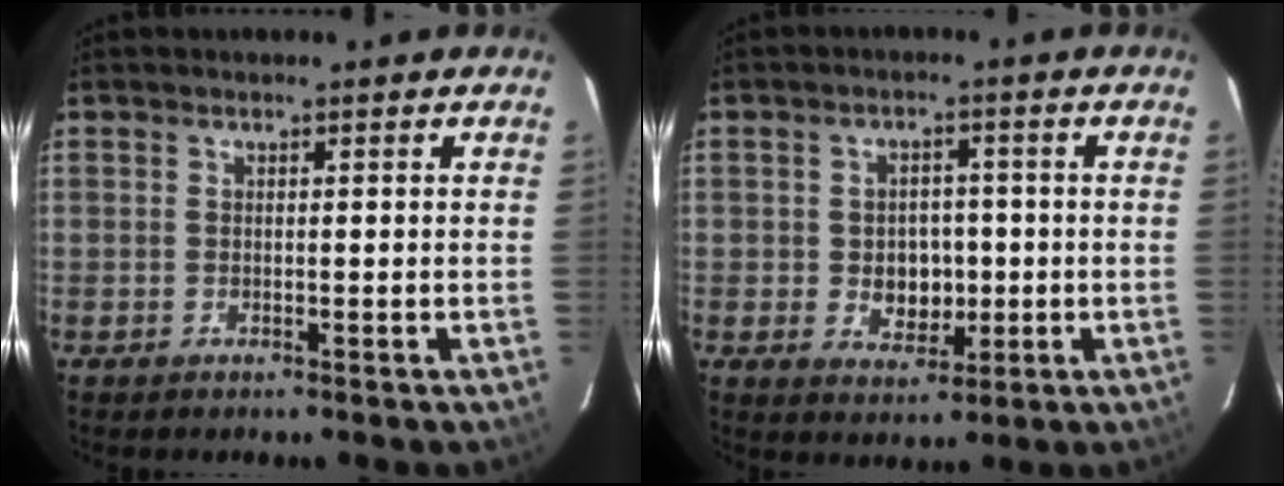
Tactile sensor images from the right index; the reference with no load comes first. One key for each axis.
{"total": 6.1, "fx": -0.7, "fy": 4.9, "fz": 3.5, "tx": -0.064, "ty": 0.003, "tz": 0.001}